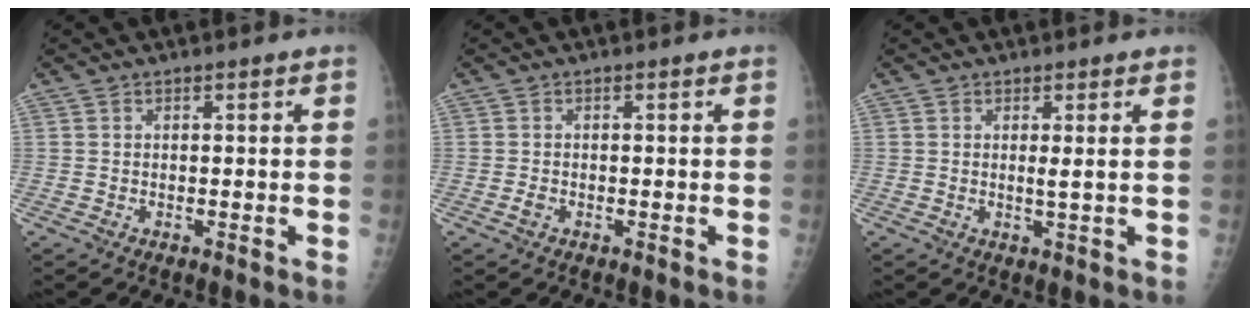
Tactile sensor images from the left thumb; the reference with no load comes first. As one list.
[{"total": 0.9, "force": [-0.3, 0.6, 0.6], "torque": [-0.014, -0.002, -0.006]}, {"total": 1.8, "force": [0.5, -0.6, 1.6], "torque": [-0.035, -0.010, 0.010]}]